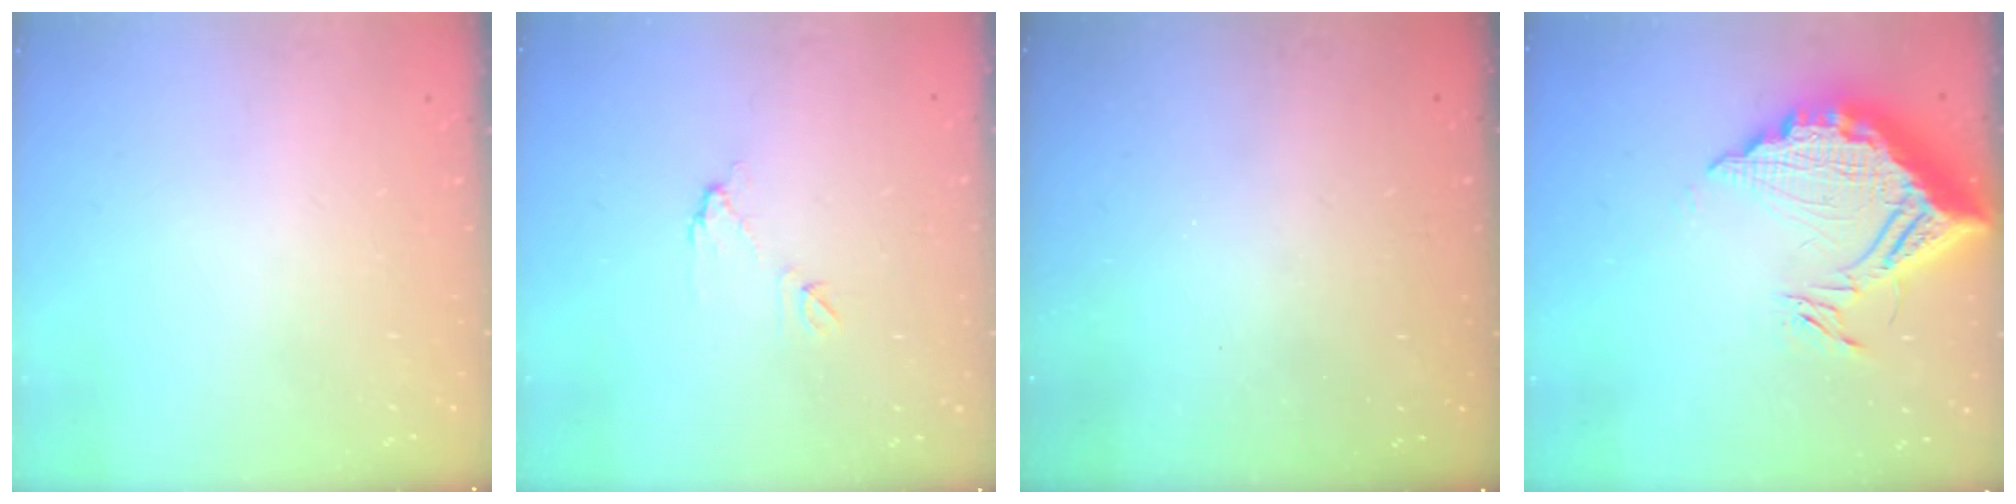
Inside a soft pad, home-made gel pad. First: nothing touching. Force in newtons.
{"total": 5.3, "press": 5.3, "slide": 0.3}
{"total": 3.2, "press": 3.1, "slide": 0.8}
{"total": 18.3, "press": 18.2, "slide": 1.8}